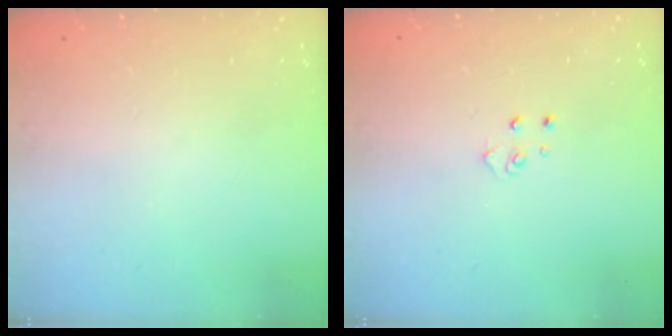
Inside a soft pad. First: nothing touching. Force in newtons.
{"total": 4.5, "press": 4.4, "slide": 0.5}